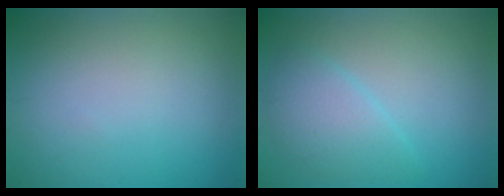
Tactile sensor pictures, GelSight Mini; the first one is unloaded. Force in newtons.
{"total": 3.0, "press": 3.0, "slide": 0.1}